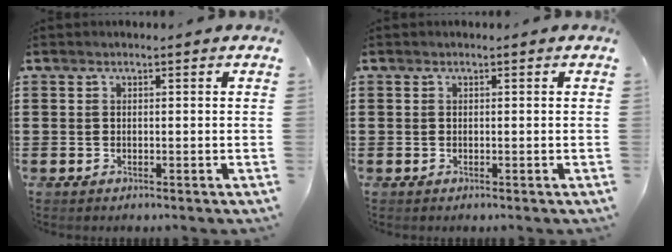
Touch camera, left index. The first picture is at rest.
{"total": 0.0}